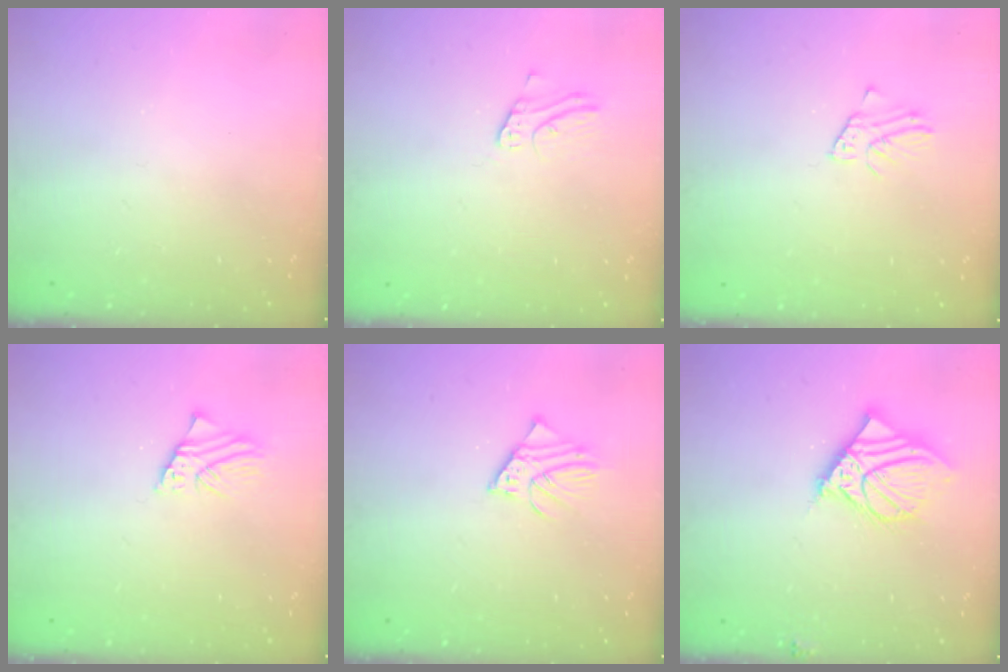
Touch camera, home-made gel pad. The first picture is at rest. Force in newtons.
{"total": 2.5, "press": 2.5, "slide": 0.2}
{"total": 2.1, "press": 2.1, "slide": 0.1}
{"total": 2.2, "press": 2.2, "slide": 0.3}
{"total": 2.9, "press": 2.9, "slide": 0.3}
{"total": 12.2, "press": 12.0, "slide": 2.1}